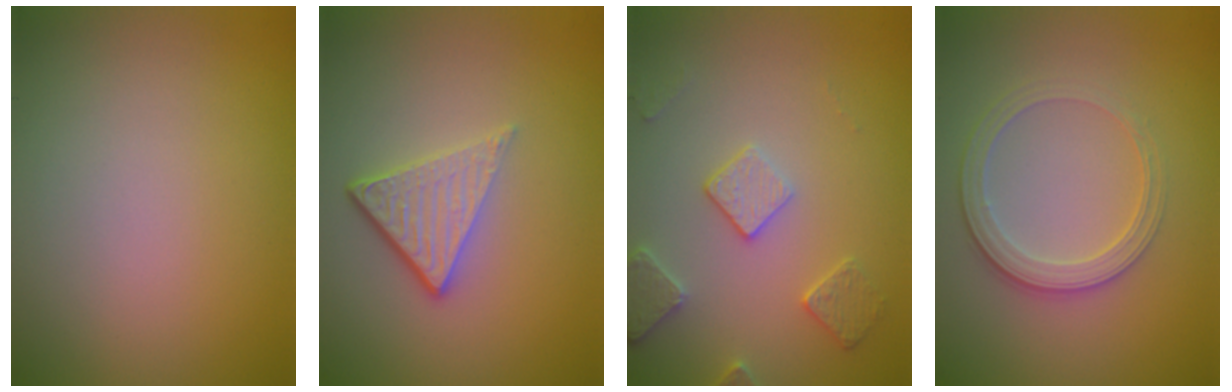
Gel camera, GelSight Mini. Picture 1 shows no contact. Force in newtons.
{"total": 4.1, "press": 2.8, "slide": 3.1}
{"total": 2.9, "press": 2.9, "slide": 0.1}
{"total": 3.0, "press": 2.6, "slide": 1.4}